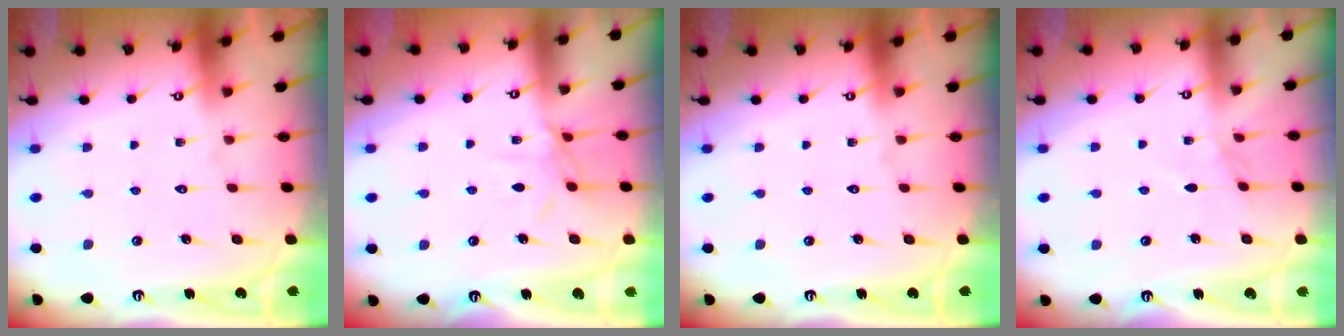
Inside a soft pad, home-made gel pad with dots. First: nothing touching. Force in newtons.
{"total": 6.7, "press": 6.7, "slide": 0.2}
{"total": 0.0}
{"total": 3.6, "press": 3.6, "slide": 0.4}